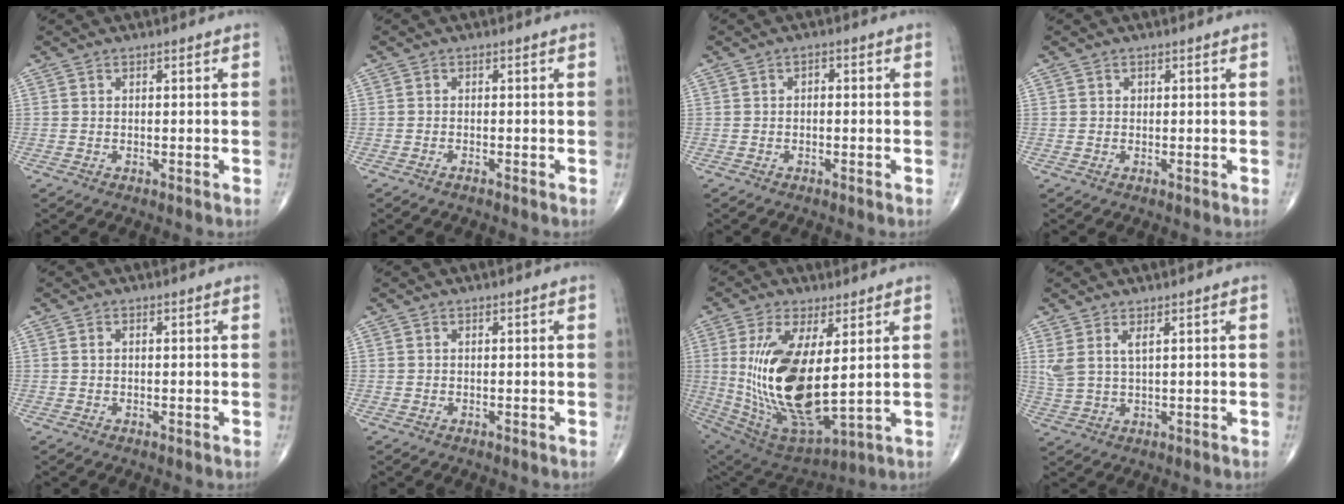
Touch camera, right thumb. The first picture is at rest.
{"total": 0.6, "force": [-0.5, 0.1, 0.3], "torque": [-0.008, 0.003, -0.011]}
{"total": 1.1, "force": [-0.1, 0.7, 0.9], "torque": [-0.003, 0.005, -0.008]}
{"total": 0.7, "force": [0.2, 0.7, 0.1], "torque": [0.005, 0.001, 0.003]}
{"total": 0.5, "force": [0.1, 0.3, 0.4], "torque": [-0.009, 0.003, 0.002]}
{"total": 0.0}
{"total": 21.5, "force": [2.1, 8.7, 19.5], "torque": [-0.389, -0.030, 0.060]}
{"total": 4.4, "force": [2.0, 1.4, 3.6], "torque": [-0.090, -0.006, 0.050]}